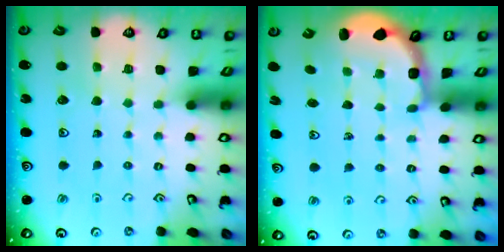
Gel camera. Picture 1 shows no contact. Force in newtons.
{"total": 2.7, "press": 2.1, "slide": 1.7}